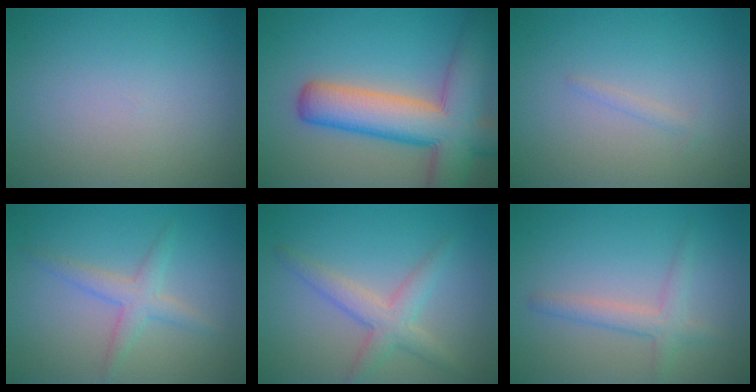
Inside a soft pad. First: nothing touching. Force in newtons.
{"total": 10.5, "press": 10.4, "slide": 0.6}
{"total": 0.7, "press": 0.7, "slide": 0.1}
{"total": 2.5, "press": 2.5, "slide": 0.0}
{"total": 3.3, "press": 3.3, "slide": 0.1}
{"total": 1.7, "press": 1.7, "slide": 0.2}